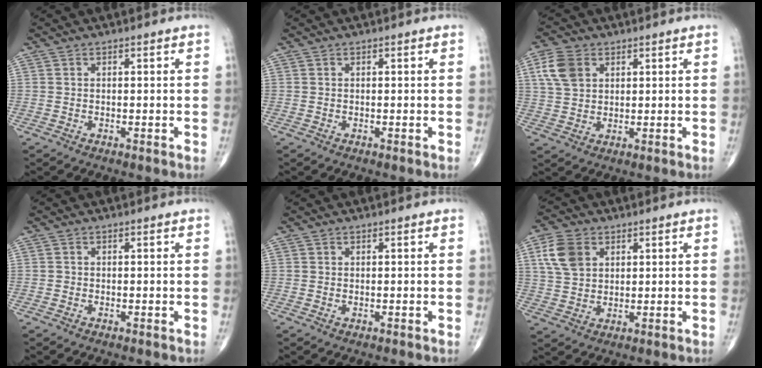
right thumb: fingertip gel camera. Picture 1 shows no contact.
{"total": 0.0}
{"total": 7.1, "force": [2.6, 5.0, 4.3], "torque": [-0.080, 0.000, 0.051]}
{"total": 0.0}
{"total": 0.0}
{"total": 7.9, "force": [2.9, 5.5, 4.8], "torque": [-0.086, -0.004, 0.058]}